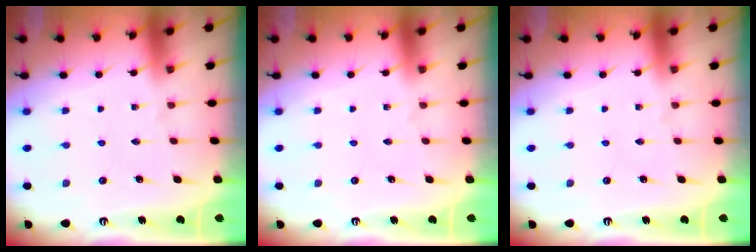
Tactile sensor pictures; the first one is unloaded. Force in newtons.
{"total": 0.0}
{"total": 0.0}